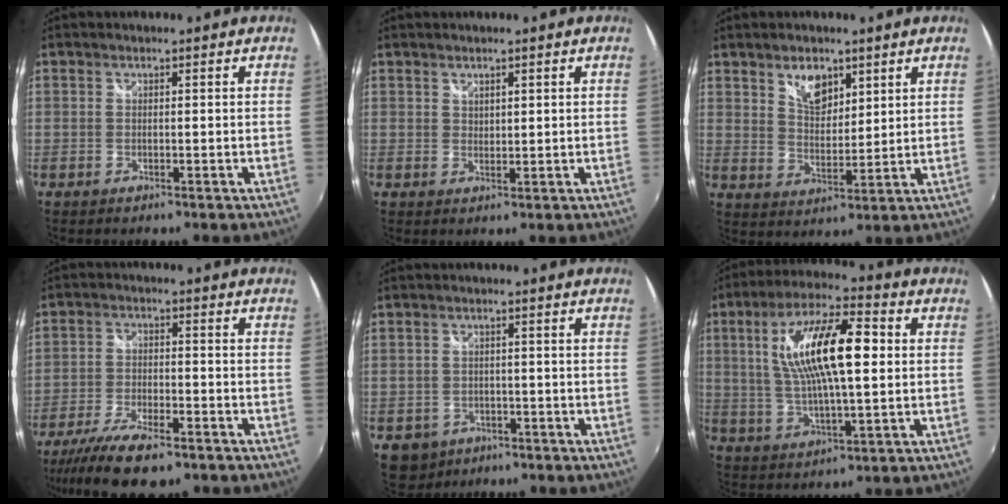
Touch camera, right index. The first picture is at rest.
{"total": 1.4, "force": [1.2, 0.8, 0.4], "torque": [-0.002, 0.000, 0.021]}
{"total": 6.6, "force": [4.0, 3.8, 3.8], "torque": [-0.053, 0.003, 0.073]}
{"total": 12.4, "force": [-9.2, 3.5, 7.5], "torque": [-0.176, -0.034, -0.167]}
{"total": 5.5, "force": [-2.6, 4.6, 1.4], "torque": [-0.035, 0.004, -0.031]}
{"total": 16.6, "force": [3.0, 5.1, 15.5], "torque": [-0.286, 0.016, 0.054]}